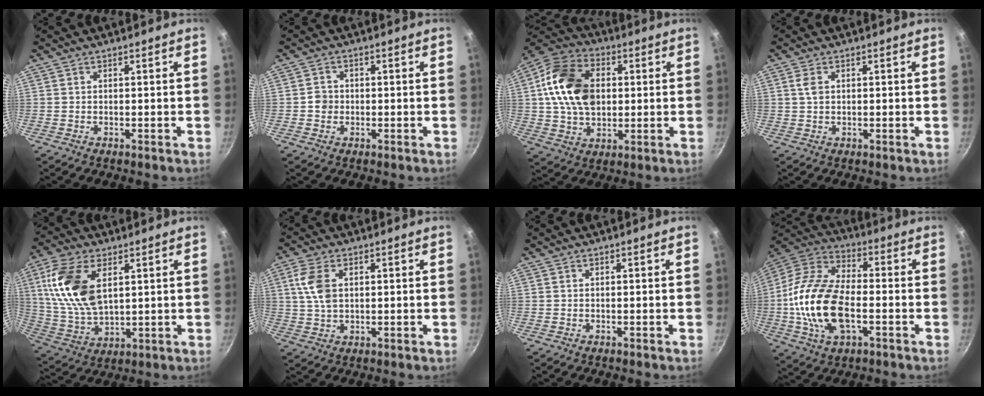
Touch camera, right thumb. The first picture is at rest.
{"total": 2.4, "force": [-0.5, 2.2, 0.8], "torque": [0.000, 0.009, -0.011]}
{"total": 17.4, "force": [2.4, 12.3, 12.0], "torque": [-0.193, 0.012, 0.032]}
{"total": 2.2, "force": [0.6, 1.4, 1.6], "torque": [-0.033, 0.003, 0.009]}
{"total": 15.8, "force": [5.0, 8.7, 12.2], "torque": [-0.228, -0.012, 0.107]}
{"total": 7.0, "force": [1.7, 4.2, 5.4], "torque": [-0.107, 0.002, 0.032]}
{"total": 0.0}
{"total": 19.5, "force": [-3.2, 10.6, 16.0], "torque": [-0.305, 0.032, -0.072]}